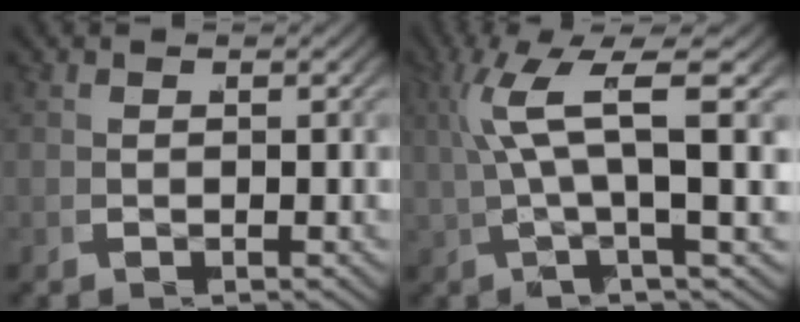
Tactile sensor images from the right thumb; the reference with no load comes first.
{"total": 7.7, "force": [2.9, 1.7, 6.9], "torque": [-0.123, 0.017, 0.040]}